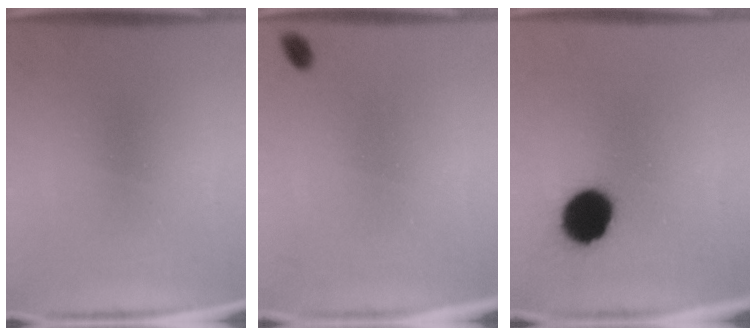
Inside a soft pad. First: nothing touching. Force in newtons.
{"total": 4.1}
{"total": 11.5}